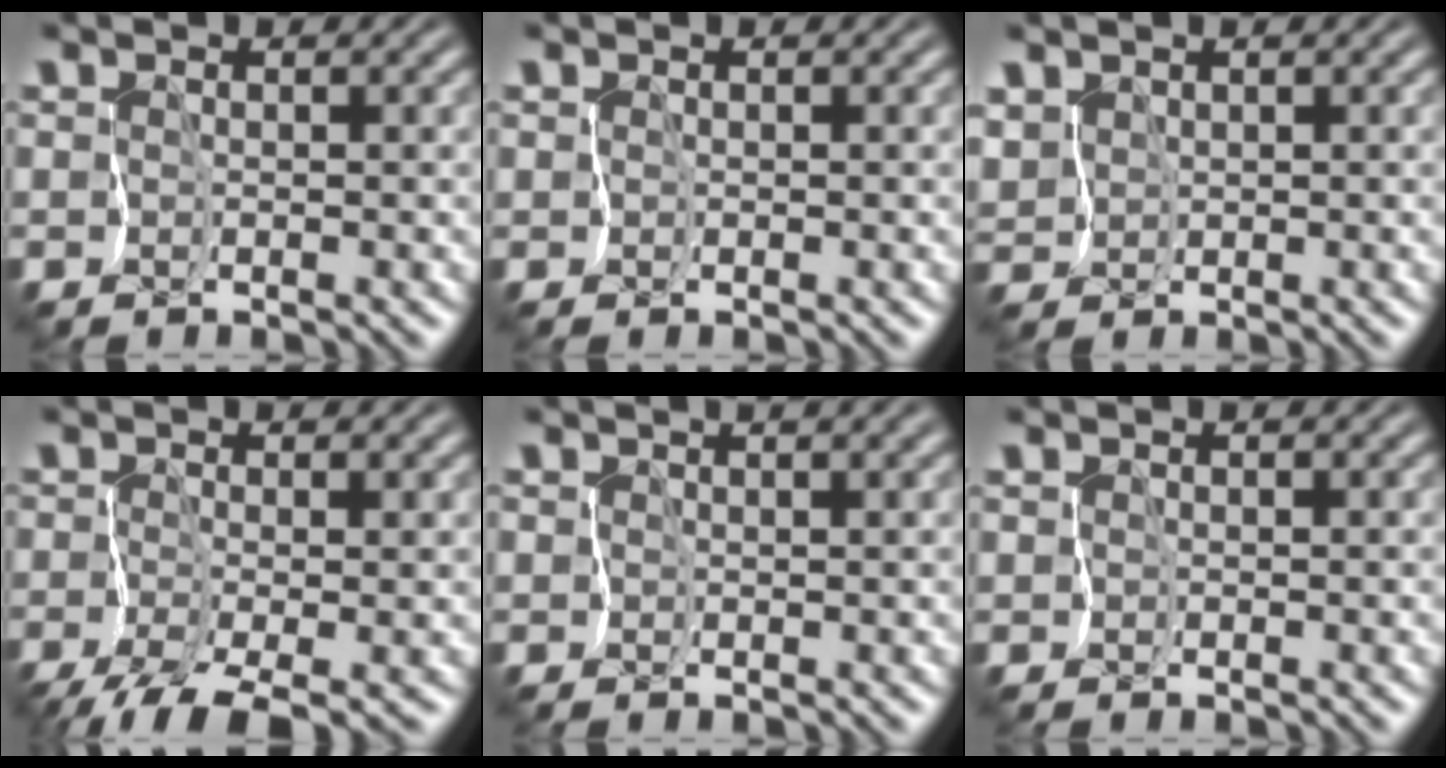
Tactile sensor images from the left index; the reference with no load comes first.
{"total": 0.0}
{"total": 1.7, "force": [0.8, 1.4, 0.6], "torque": [-0.022, -0.001, 0.017]}
{"total": 3.8, "force": [-2.5, 0.8, 2.8], "torque": [-0.047, -0.003, -0.048]}
{"total": 2.0, "force": [1.4, 0.5, 1.4], "torque": [-0.016, 0.009, 0.021]}
{"total": 0.0}